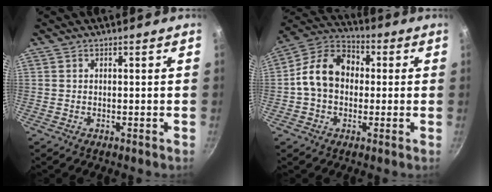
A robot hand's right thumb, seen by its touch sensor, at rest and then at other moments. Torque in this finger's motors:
{"motor_torque": [0.40, 2.15, 0.96, -0.94, 0.39]}